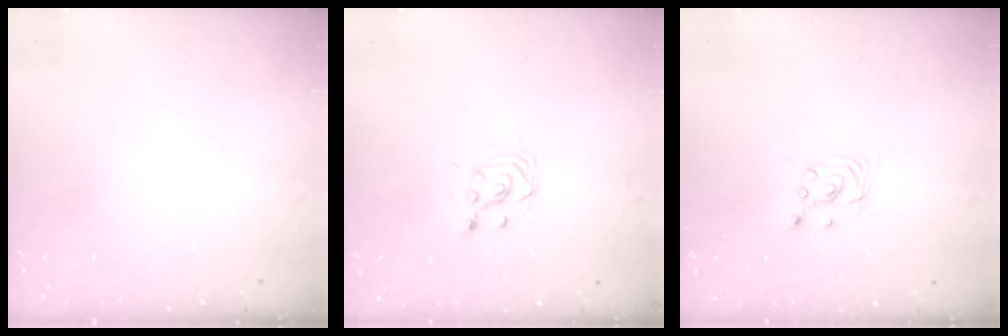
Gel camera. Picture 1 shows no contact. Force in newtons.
{"total": 3.2, "press": 2.9, "slide": 1.4}
{"total": 2.9, "press": 2.9, "slide": 0.2}